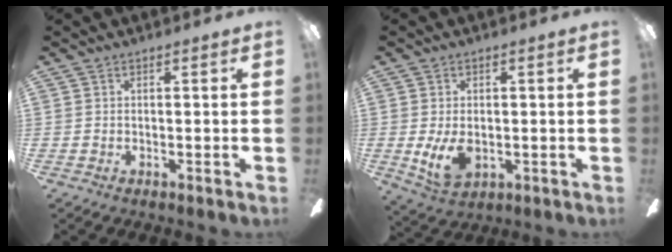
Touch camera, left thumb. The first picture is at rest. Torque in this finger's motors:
{"motor_torque": [0.72, 0.75, 0.24, -0.35, 0.04]}